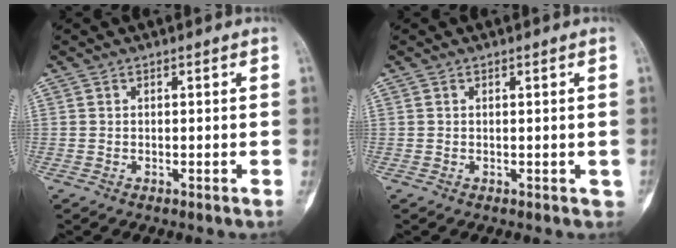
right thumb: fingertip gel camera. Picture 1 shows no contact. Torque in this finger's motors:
{"motor_torque": [1.04, 0.58, 0.45, -0.12, 0.05]}